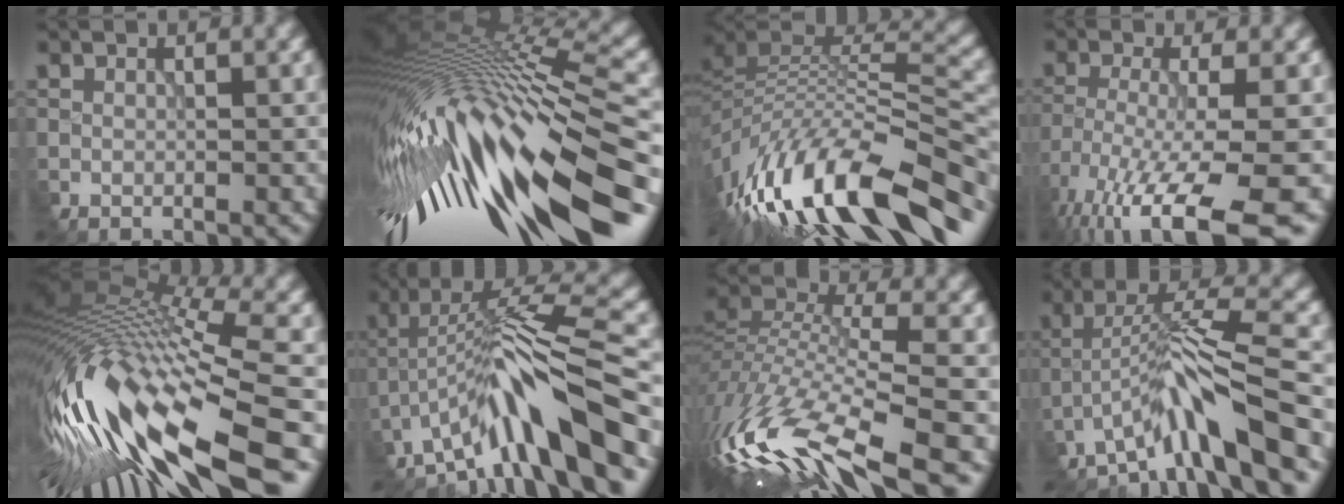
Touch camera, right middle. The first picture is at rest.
{"total": 17.8, "force": [-5.7, 5.4, 16.0], "torque": [-0.289, -0.012, -0.085]}
{"total": 15.0, "force": [-8.6, 5.8, 10.8], "torque": [-0.220, 0.012, -0.142]}
{"total": 12.6, "force": [-8.1, 2.9, 9.2], "torque": [-0.190, -0.020, -0.126]}
{"total": 15.8, "force": [-5.7, 4.6, 14.0], "torque": [-0.264, 0.006, -0.097]}
{"total": 10.1, "force": [-6.4, 1.8, 7.7], "torque": [-0.117, 0.026, -0.109]}
{"total": 14.0, "force": [-8.1, 4.0, 10.7], "torque": [-0.241, 0.008, -0.139]}
{"total": 7.3, "force": [-4.9, 0.9, 5.4], "torque": [-0.094, 0.021, -0.090]}